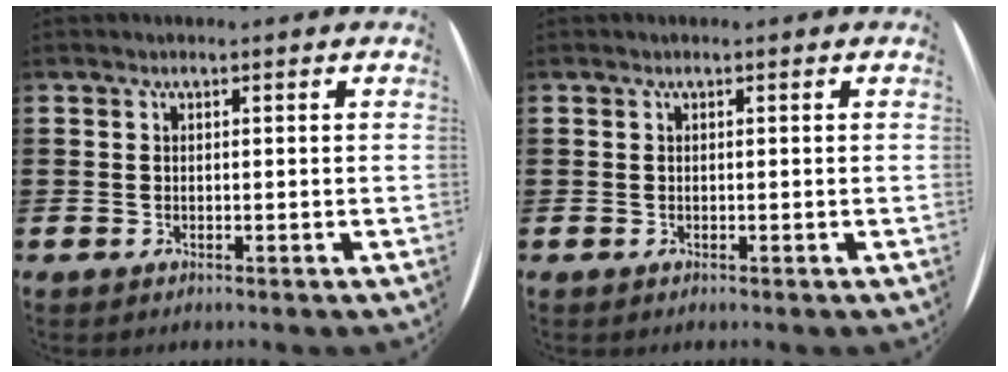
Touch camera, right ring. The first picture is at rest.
{"total": 0.0}